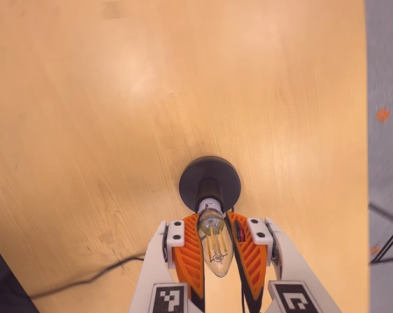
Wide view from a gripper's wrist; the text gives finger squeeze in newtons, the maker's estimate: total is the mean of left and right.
{"total": 25.4, "left": 24.6, "right": 26.2}